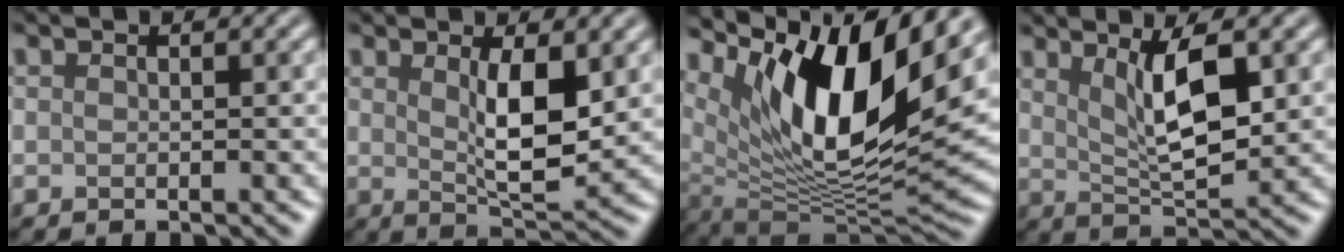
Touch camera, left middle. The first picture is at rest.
{"total": 5.1, "force": [1.1, 1.5, 4.7], "torque": [-0.083, -0.006, 0.024]}
{"total": 13.4, "force": [6.0, 4.6, 11.1], "torque": [-0.190, -0.011, 0.114]}
{"total": 5.4, "force": [1.9, 1.5, 4.8], "torque": [-0.085, -0.007, 0.037]}